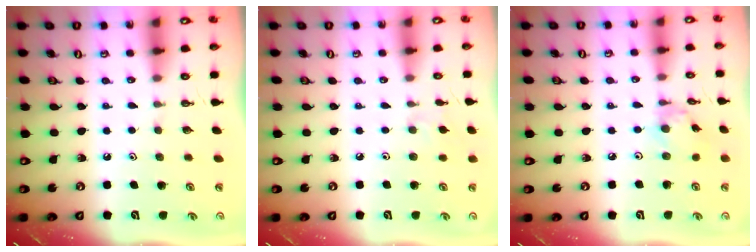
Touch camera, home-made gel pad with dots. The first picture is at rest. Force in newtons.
{"total": 2.9, "press": 2.9, "slide": 0.6}
{"total": 2.8, "press": 2.8, "slide": 0.1}